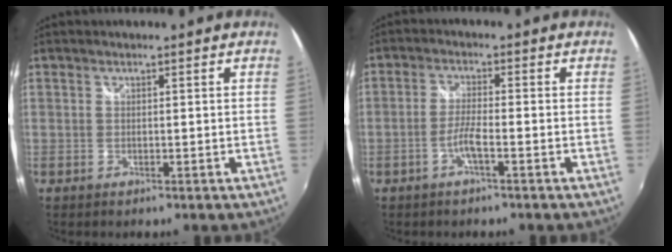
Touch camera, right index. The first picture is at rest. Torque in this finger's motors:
{"motor_torque": [0.60, 0.30, 0.20, 0.06]}